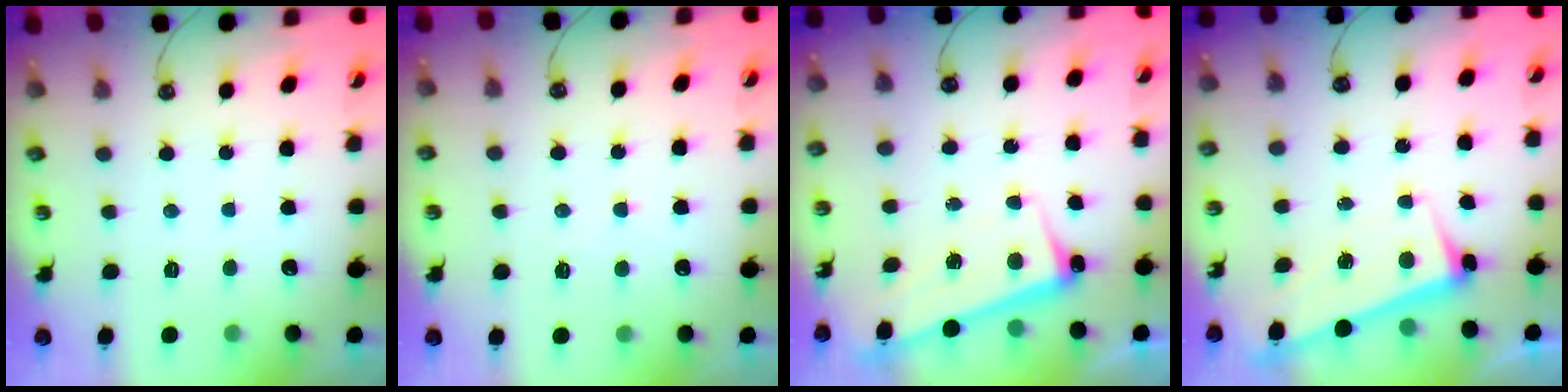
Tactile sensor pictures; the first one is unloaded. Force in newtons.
{"total": 2.2, "press": 2.1, "slide": 0.4}
{"total": 2.5, "press": 2.4, "slide": 0.7}
{"total": 2.9, "press": 2.8, "slide": 0.5}